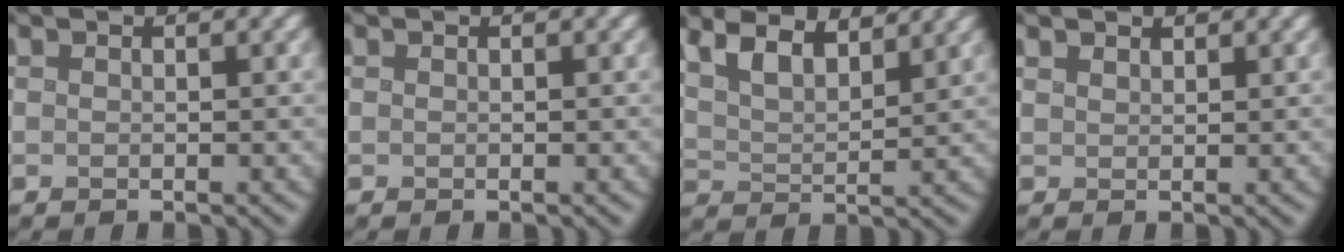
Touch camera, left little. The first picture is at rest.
{"total": 0.0}
{"total": 5.3, "force": [3.9, 1.9, 3.1], "torque": [-0.066, 0.008, 0.061]}
{"total": 0.8, "force": [0.8, 0.2, 0.0], "torque": [-0.001, 0.000, 0.019]}